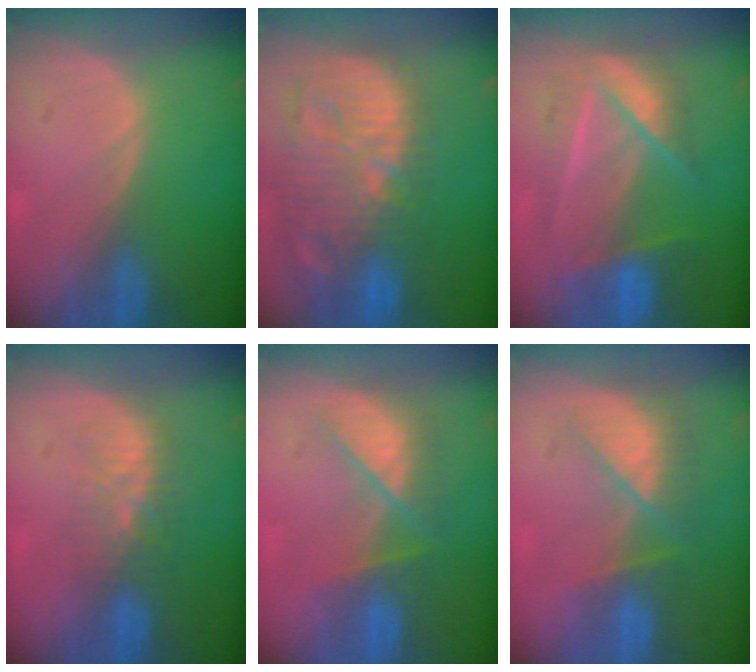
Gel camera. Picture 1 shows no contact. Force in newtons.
{"total": 14.5, "press": 12.6, "slide": 7.2}
{"total": 7.8, "press": 7.6, "slide": 1.8}
{"total": 5.7, "press": 5.3, "slide": 2.0}
{"total": 7.1, "press": 6.9, "slide": 1.2}
{"total": 7.9, "press": 7.0, "slide": 3.7}